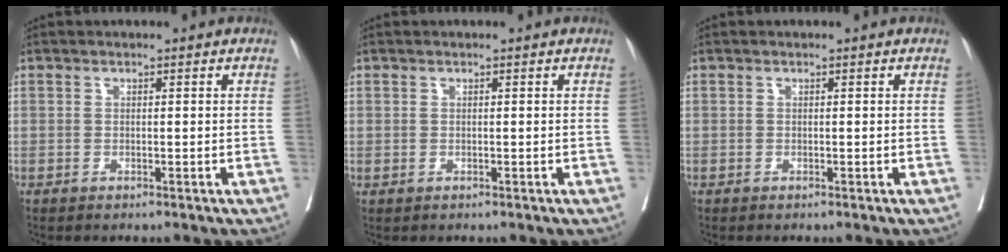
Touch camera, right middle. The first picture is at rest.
{"total": 0.0}
{"total": 0.0}